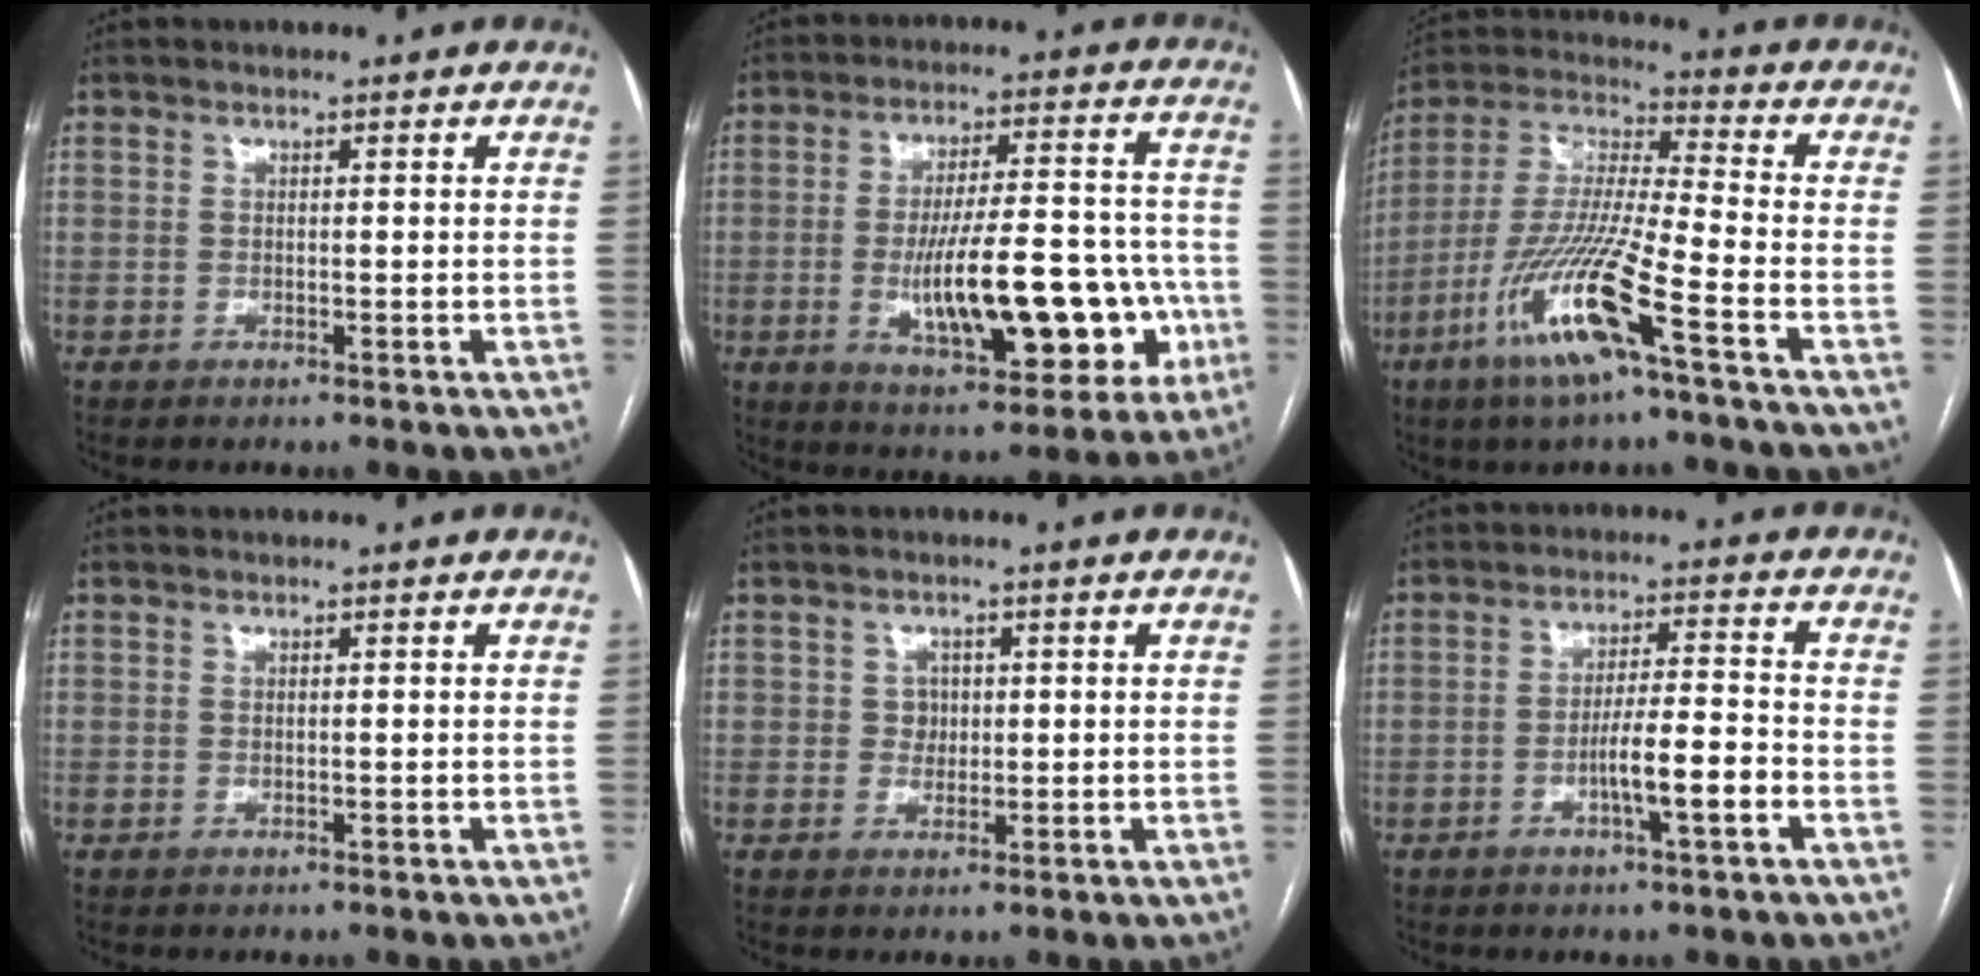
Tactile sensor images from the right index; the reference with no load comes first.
{"total": 18.4, "force": [-4.6, 5.8, 16.8], "torque": [-0.240, 0.021, -0.055]}
{"total": 15.5, "force": [-7.6, 0.6, 13.5], "torque": [-0.284, -0.018, -0.148]}
{"total": 0.0}
{"total": 1.8, "force": [0.2, 1.7, 0.6], "torque": [-0.005, 0.002, 0.003]}
{"total": 6.7, "force": [-2.7, 0.3, 6.2], "torque": [-0.108, 0.006, -0.046]}